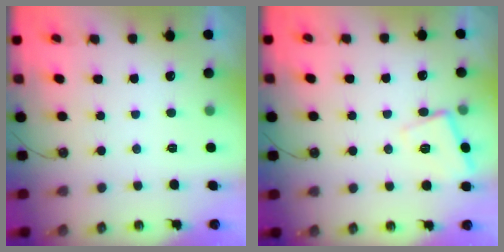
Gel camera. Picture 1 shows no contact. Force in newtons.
{"total": 8.5, "press": 8.5, "slide": 1.0}